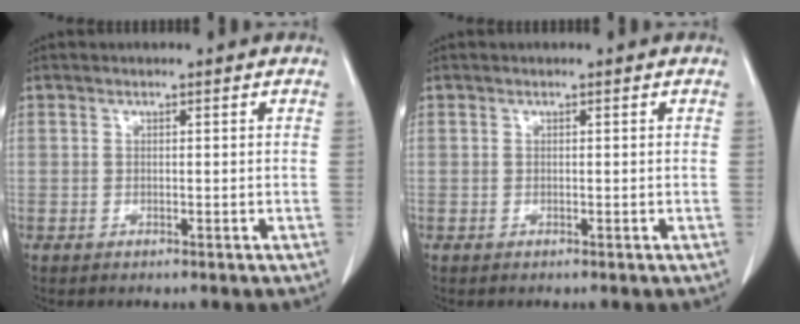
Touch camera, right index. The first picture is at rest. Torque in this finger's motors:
{"motor_torque": [0.00, 0.00, 0.00, 0.00]}